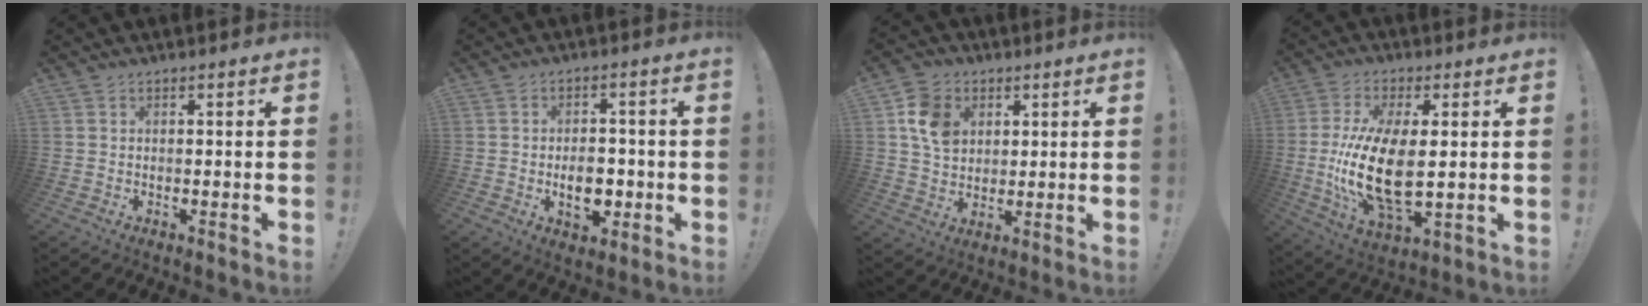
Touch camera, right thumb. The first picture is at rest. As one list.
[{"total": 8.5, "force": [-2.2, 5.6, 6.0], "torque": [-0.078, 0.010, -0.034]}, {"total": 11.1, "force": [3.8, 8.7, 5.7], "torque": [-0.079, 0.000, 0.075]}, {"total": 18.5, "force": [-0.6, 8.6, 16.4], "torque": [-0.325, -0.020, -0.006]}]